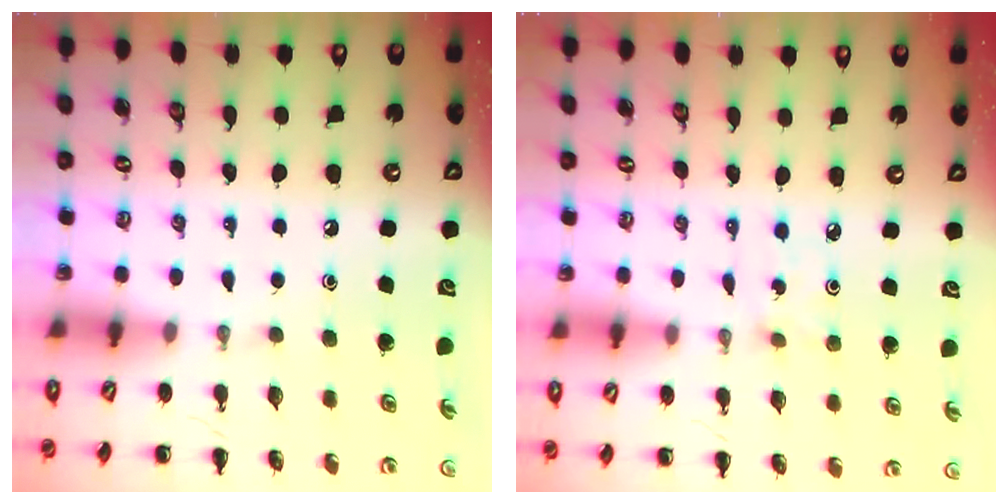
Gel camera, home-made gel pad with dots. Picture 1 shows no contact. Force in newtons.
{"total": 1.2, "press": 1.1, "slide": 0.4}